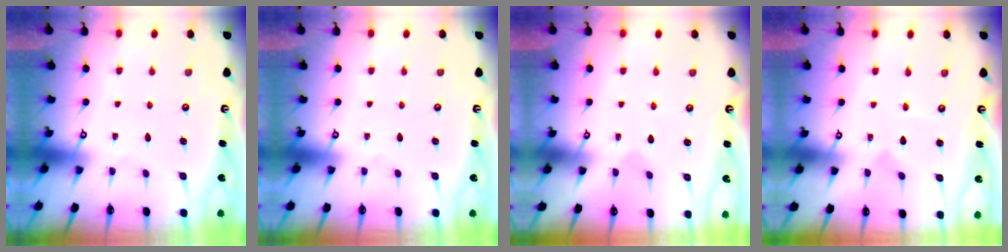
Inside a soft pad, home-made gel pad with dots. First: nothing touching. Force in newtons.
{"total": 0.0}
{"total": 2.6, "press": 2.6, "slide": 0.2}
{"total": 2.1, "press": 2.1, "slide": 0.3}